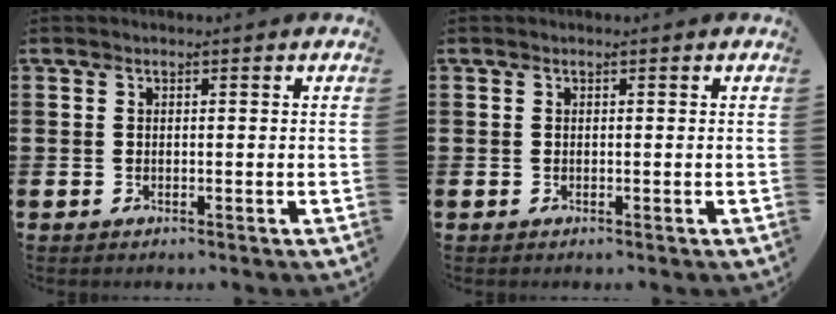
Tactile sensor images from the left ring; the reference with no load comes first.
{"total": 0.0}